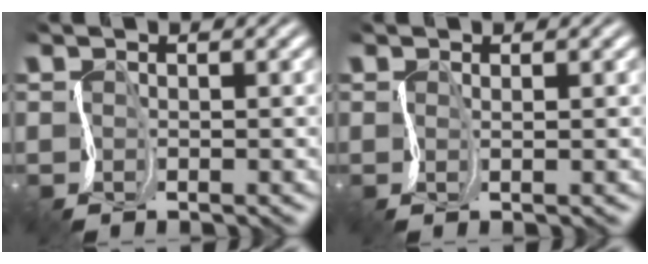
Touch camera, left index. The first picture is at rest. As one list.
[{"total": 0.7, "force": [0.6, 0.0, 0.4], "torque": [-0.005, 0.007, 0.012]}]